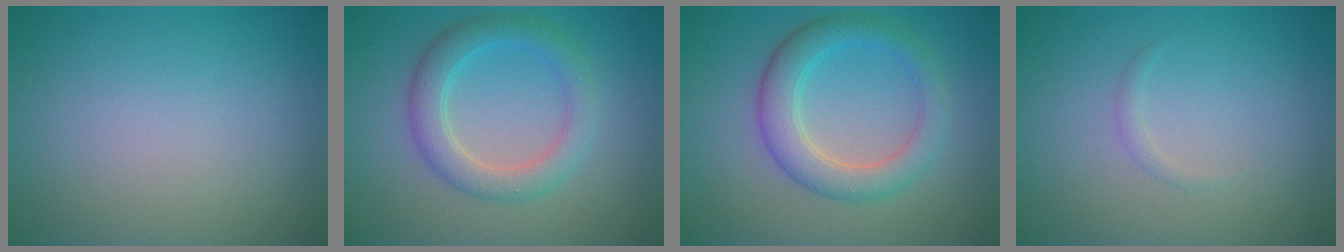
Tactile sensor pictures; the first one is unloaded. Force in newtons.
{"total": 3.7, "press": 3.7, "slide": 0.1}
{"total": 4.4, "press": 4.4, "slide": 0.1}
{"total": 0.6, "press": 0.6, "slide": 0.0}